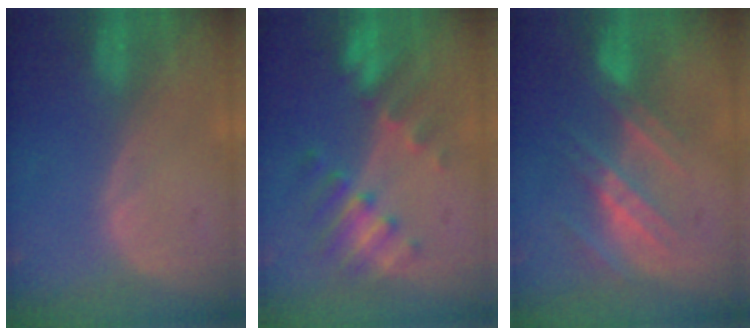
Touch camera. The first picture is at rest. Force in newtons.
{"total": 7.9, "press": 6.9, "slide": 3.7}
{"total": 7.5, "press": 6.6, "slide": 3.4}